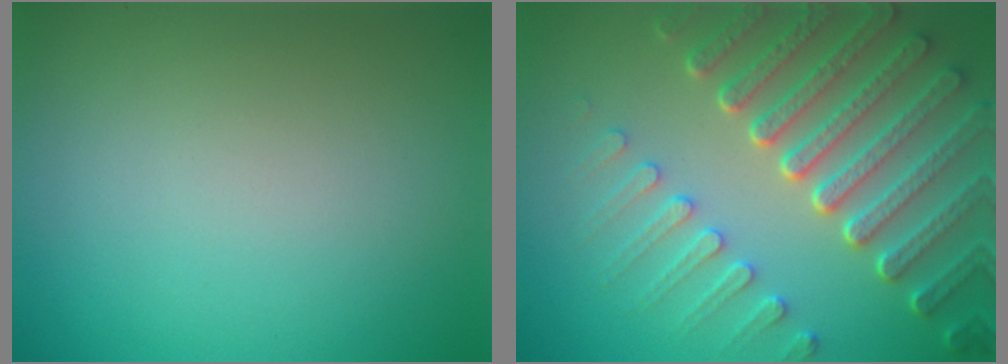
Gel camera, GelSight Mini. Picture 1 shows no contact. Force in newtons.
{"total": 8.0, "press": 6.1, "slide": 5.2}